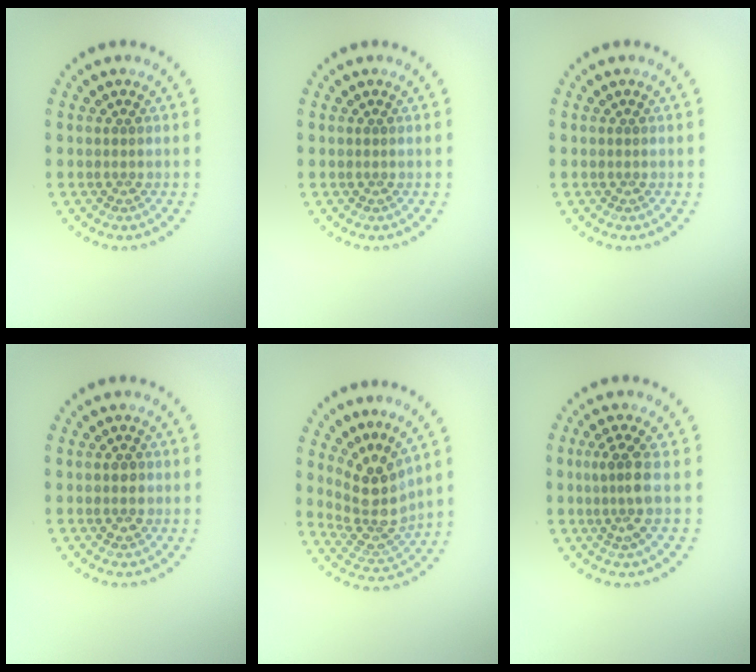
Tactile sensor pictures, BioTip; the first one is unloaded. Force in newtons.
{"total": 0.0}
{"total": 0.0}
{"total": 1.3, "press": 1.3, "slide": 0.3}
{"total": 4.3, "press": 3.2, "slide": 2.8}
{"total": 2.7, "press": 2.2, "slide": 1.5}